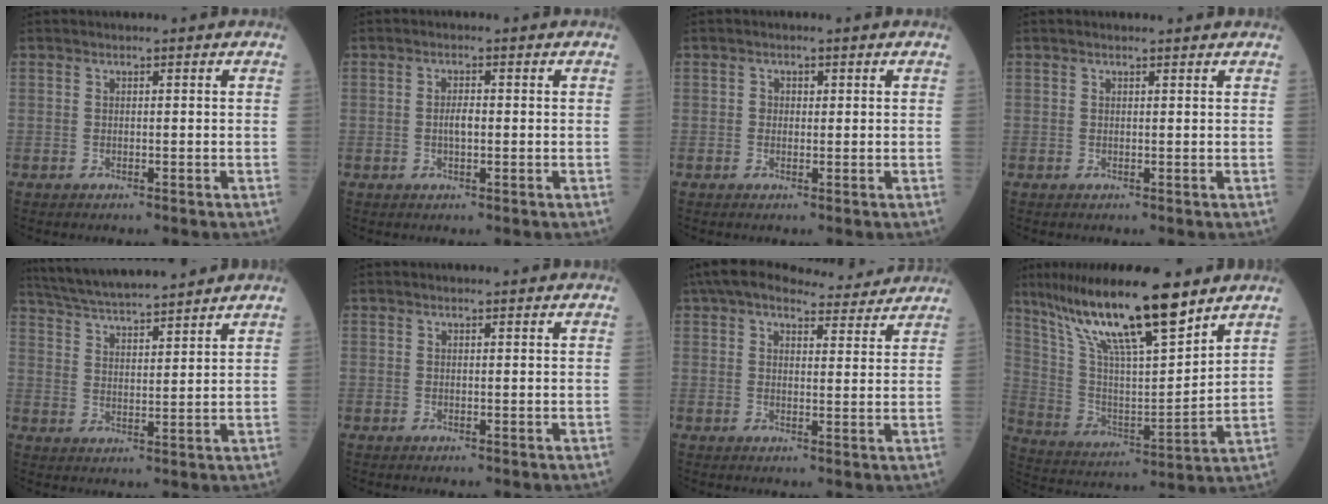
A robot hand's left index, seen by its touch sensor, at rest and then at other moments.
{"total": 2.0, "force": [-0.1, 0.6, 1.9], "torque": [-0.038, 0.003, -0.003]}
{"total": 1.2, "force": [0.2, 1.0, 0.6], "torque": [-0.010, 0.005, 0.002]}
{"total": 1.6, "force": [1.5, 0.1, 0.6], "torque": [-0.010, 0.010, 0.020]}
{"total": 14.3, "force": [13.0, 0.9, 6.0], "torque": [-0.112, 0.025, 0.211]}
{"total": 1.0, "force": [0.9, 0.0, 0.4], "torque": [-0.008, 0.007, 0.014]}
{"total": 14.4, "force": [13.1, 3.1, 5.1], "torque": [-0.075, 0.036, 0.178]}
{"total": 18.9, "force": [13.9, 2.2, 12.6], "torque": [-0.232, 0.008, 0.257]}